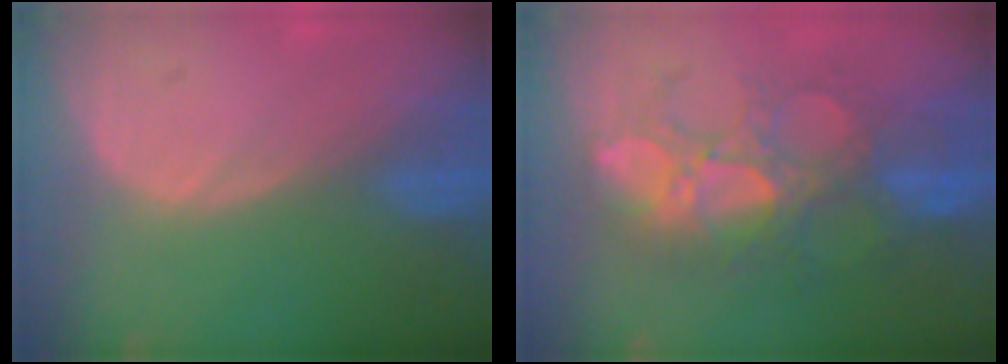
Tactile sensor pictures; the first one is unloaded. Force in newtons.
{"total": 9.9, "press": 9.4, "slide": 2.9}